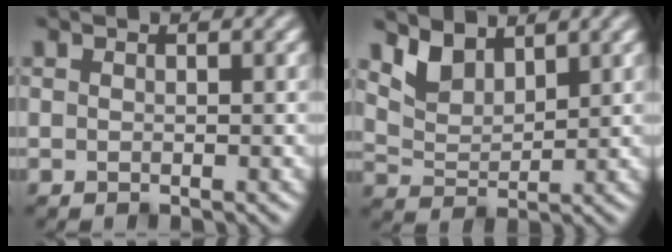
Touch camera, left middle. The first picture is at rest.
{"total": 3.3, "force": [2.6, 1.5, 1.5], "torque": [-0.042, -0.001, 0.051]}